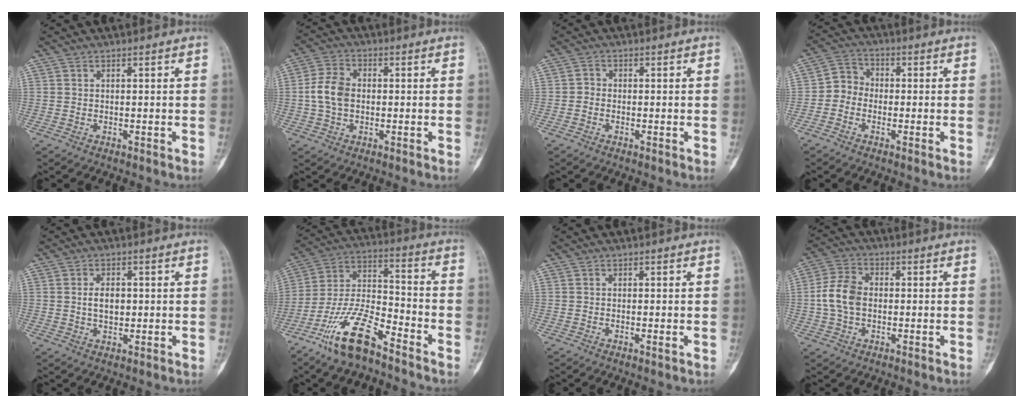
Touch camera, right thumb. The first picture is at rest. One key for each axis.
{"total": 6.8, "fx": -0.2, "fy": 4.8, "fz": 4.8, "tx": -0.095, "ty": 0.014, "tz": -0.010}
{"total": 1.3, "fx": -0.5, "fy": 1.1, "fz": 0.5, "tx": 0.002, "ty": 0.005, "tz": -0.017}
{"total": 4.7, "fx": -1.4, "fy": 4.1, "fz": 1.8, "tx": -0.007, "ty": 0.017, "tz": -0.045}
{"total": 4.0, "fx": 0.2, "fy": 2.6, "fz": 3.1, "tx": -0.042, "ty": 0.000, "tz": 0.003}
{"total": 15.0, "fx": -10.2, "fy": 4.8, "fz": 9.9, "tx": -0.195, "ty": 0.068, "tz": -0.196}
{"total": 0.9, "fx": -0.2, "fy": 0.2, "fz": 0.9, "tx": -0.018, "ty": -0.003, "tz": -0.003}
{"total": 7.9, "fx": -0.4, "fy": 5.5, "fz": 5.7, "tx": -0.111, "ty": 0.018, "tz": -0.014}